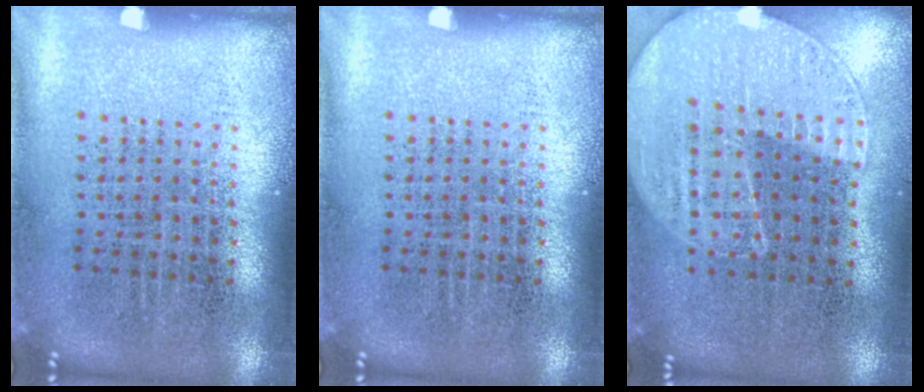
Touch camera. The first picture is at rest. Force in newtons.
{"total": 0.0}
{"total": 1.1, "press": 1.1, "slide": 0.4}